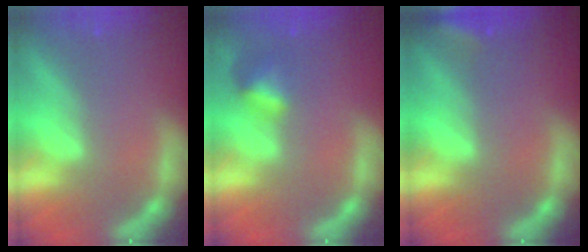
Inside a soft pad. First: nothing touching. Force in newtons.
{"total": 2.4}
{"total": 2.9}